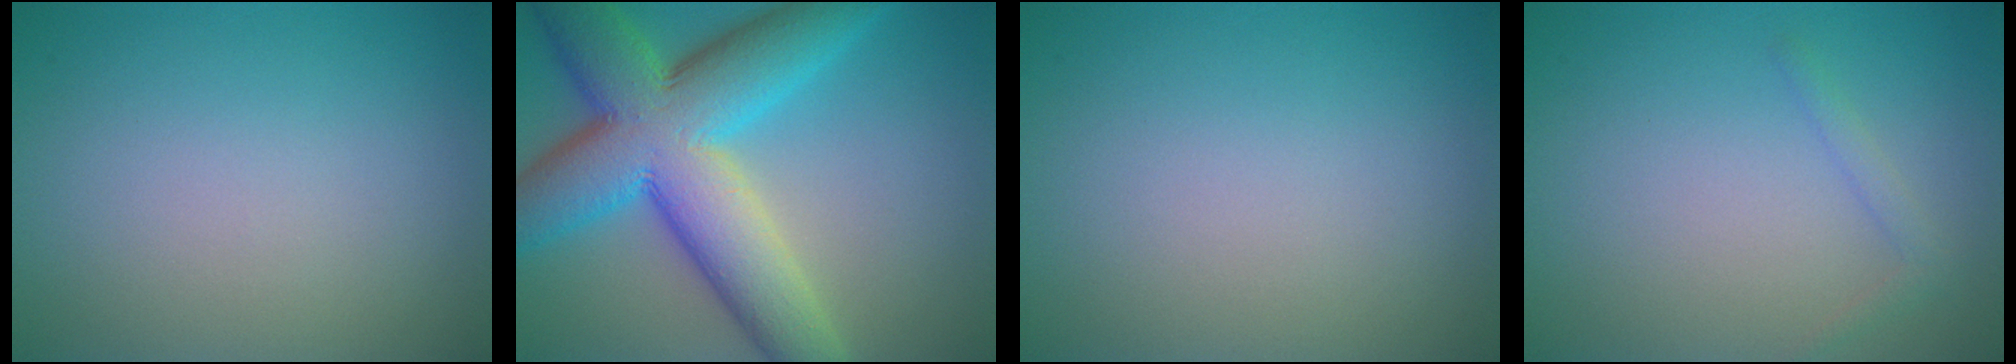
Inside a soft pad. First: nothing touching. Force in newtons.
{"total": 13.1, "press": 13.1, "slide": 0.4}
{"total": 0.0}
{"total": 1.1, "press": 1.1, "slide": 0.1}